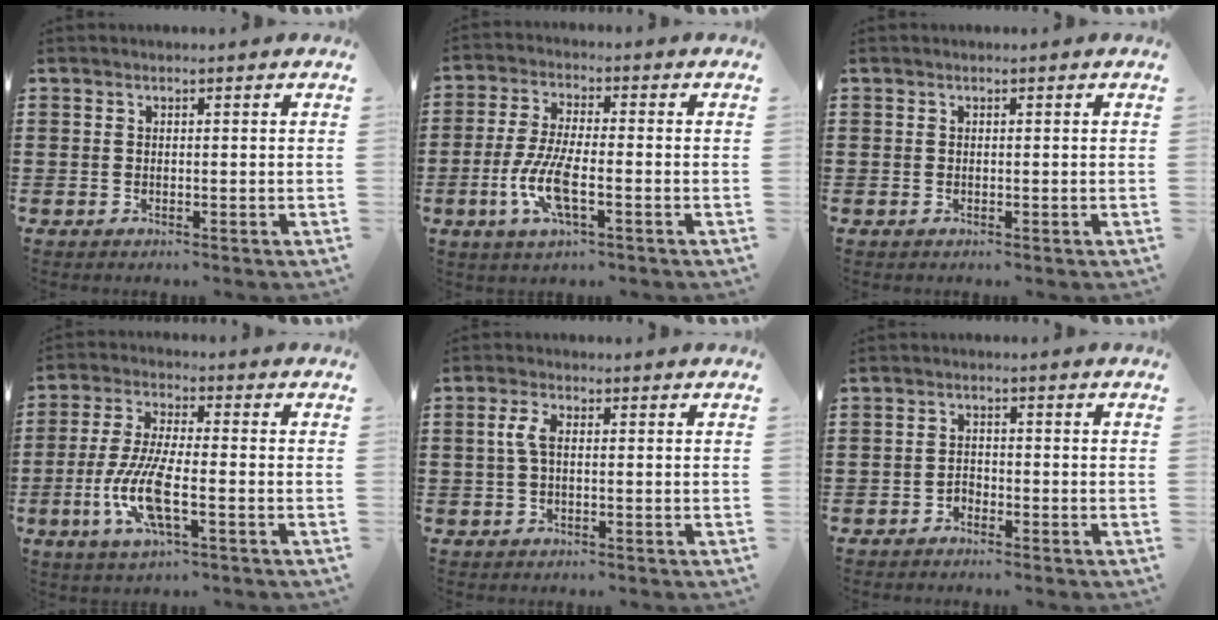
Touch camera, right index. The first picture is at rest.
{"total": 7.9, "force": [-2.7, 2.3, 7.1], "torque": [-0.156, -0.014, -0.054]}
{"total": 0.0}
{"total": 9.6, "force": [-3.3, 2.7, 8.6], "torque": [-0.194, -0.014, -0.066]}
{"total": 3.2, "force": [0.1, 1.3, 2.9], "torque": [-0.071, 0.001, -0.005]}
{"total": 1.6, "force": [-1.4, 0.7, 0.3], "torque": [-0.011, 0.000, -0.030]}